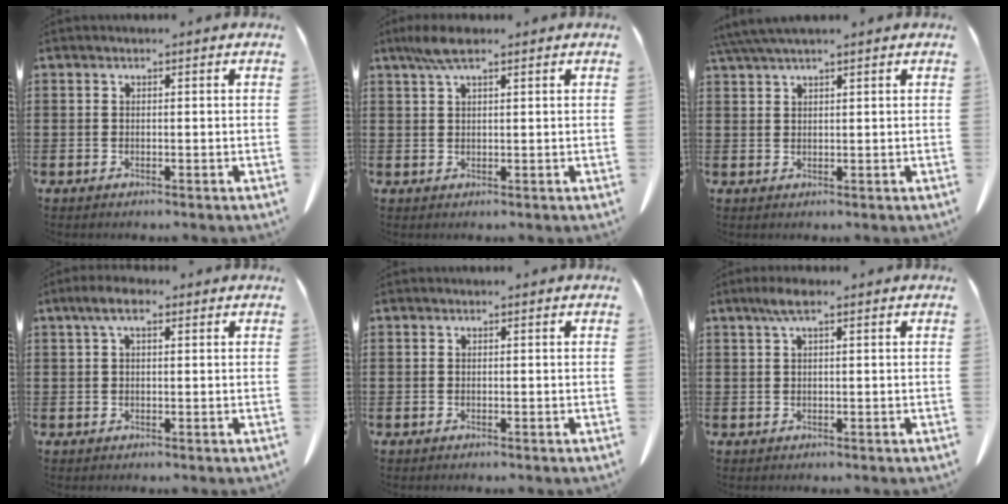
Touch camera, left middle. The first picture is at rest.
{"total": 4.1, "force": [2.4, 1.0, 3.2], "torque": [-0.067, 0.003, 0.043]}
{"total": 3.2, "force": [2.6, 0.2, 2.0], "torque": [-0.046, 0.002, 0.049]}
{"total": 3.8, "force": [1.7, 1.3, 3.2], "torque": [-0.067, 0.008, 0.028]}
{"total": 0.0}
{"total": 2.5, "force": [1.1, 0.4, 2.2], "torque": [-0.045, 0.003, 0.020]}